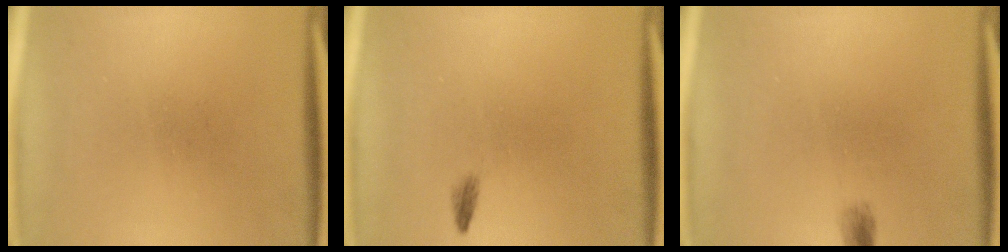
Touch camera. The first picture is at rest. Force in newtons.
{"total": 0.7}
{"total": 1.4}